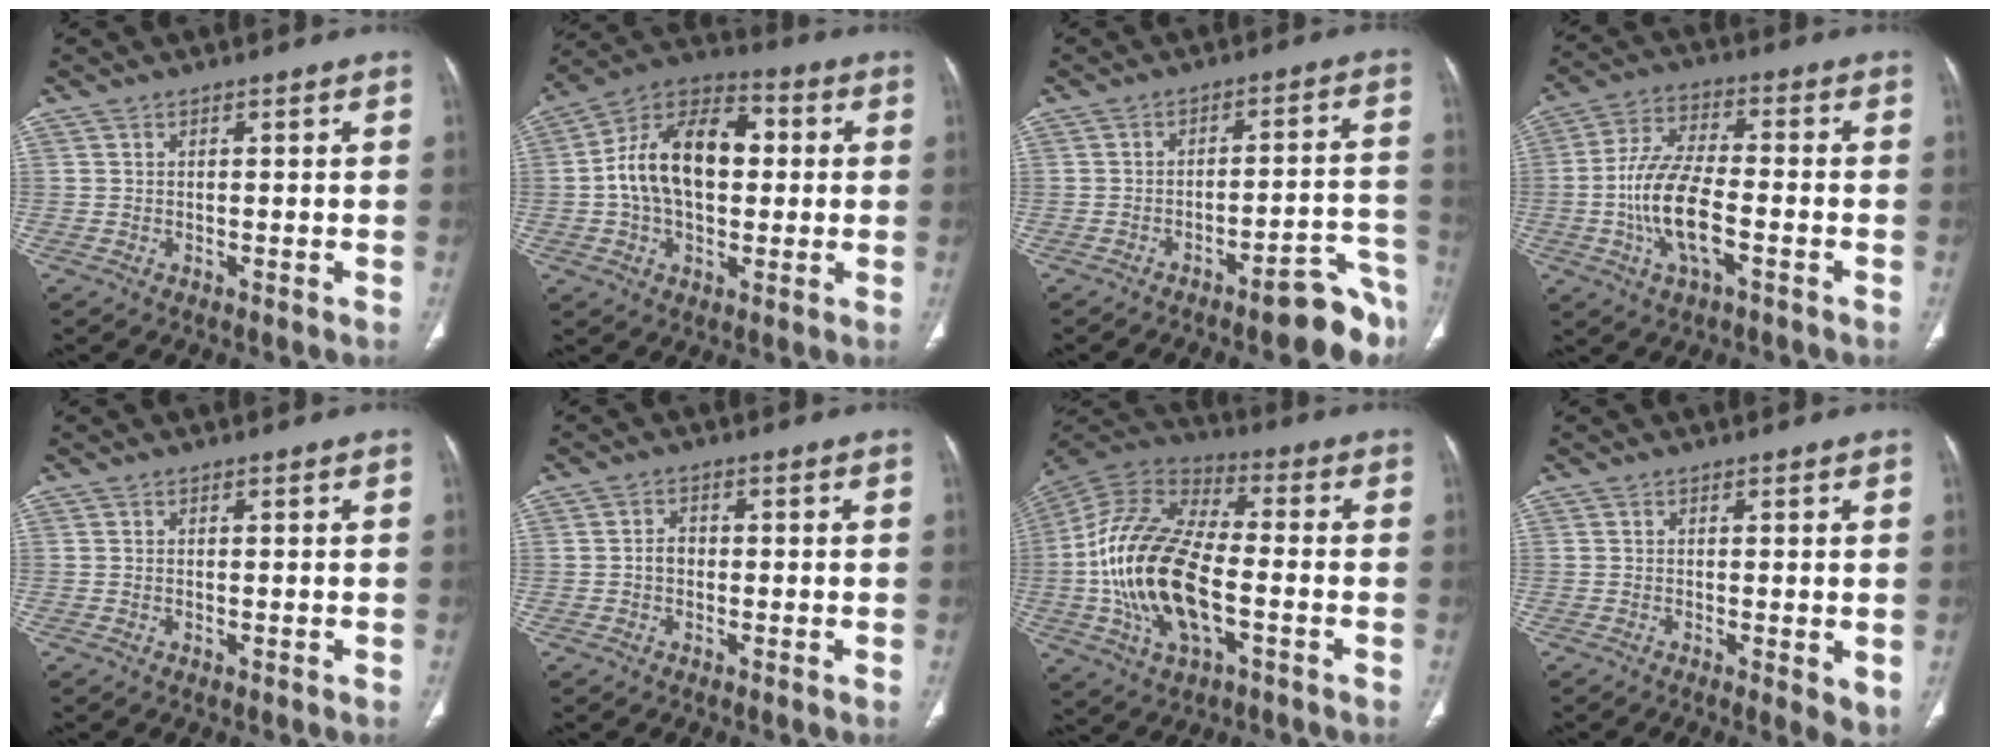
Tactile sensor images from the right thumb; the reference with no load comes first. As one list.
[{"total": 17.6, "force": [1.2, 11.1, 13.6], "torque": [-0.211, 0.033, 0.013]}, {"total": 10.2, "force": [-7.1, 1.9, 7.0], "torque": [-0.065, 0.065, -0.092]}, {"total": 12.8, "force": [-3.3, 5.4, 11.1], "torque": [-0.221, 0.023, -0.066]}, {"total": 0.0}, {"total": 2.5, "force": [-0.3, 2.0, 1.4], "torque": [-0.016, 0.009, -0.010]}, {"total": 22.0, "force": [-4.0, 11.1, 18.6], "torque": [-0.376, 0.023, -0.074]}, {"total": 4.0, "force": [-0.6, 1.2, 3.8], "torque": [-0.054, -0.013, -0.010]}]